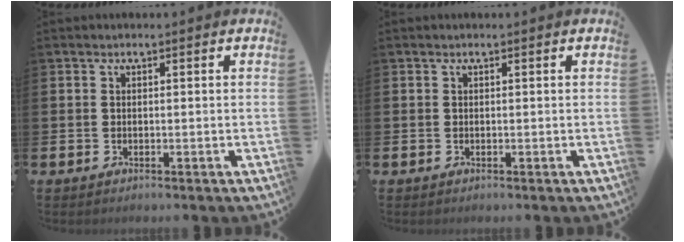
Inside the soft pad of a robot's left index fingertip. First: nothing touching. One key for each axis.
{"total": 0.0}